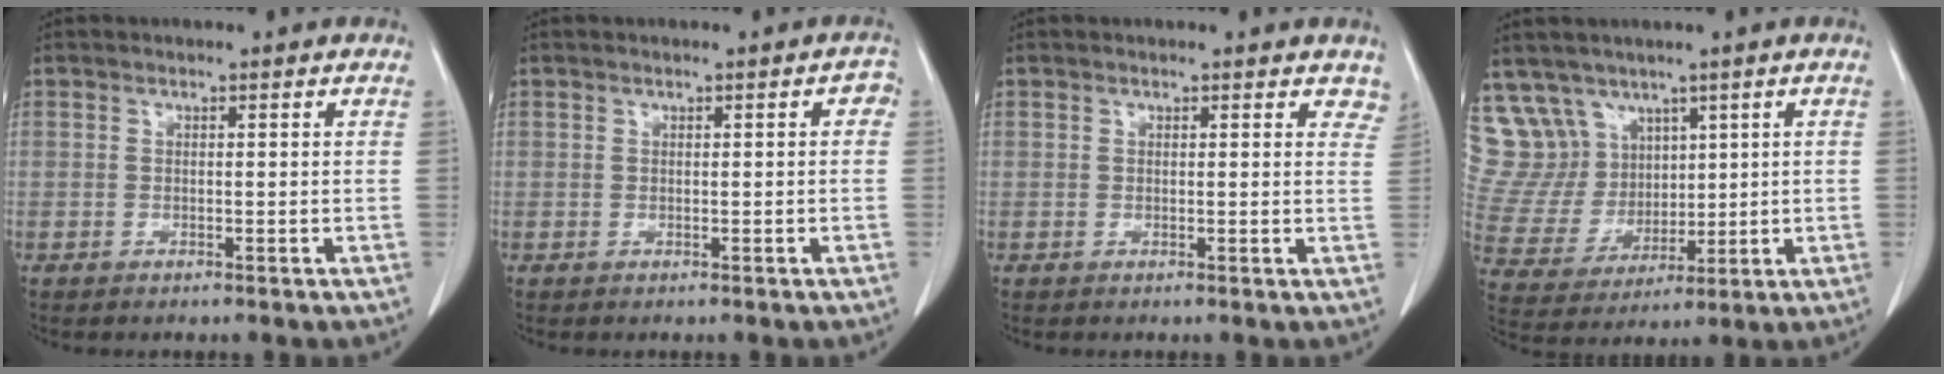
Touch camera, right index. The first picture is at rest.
{"total": 1.4, "force": [0.1, 0.7, 1.2], "torque": [-0.003, 0.005, 0.000]}
{"total": 3.6, "force": [3.2, 1.6, 0.8], "torque": [0.016, -0.007, 0.013]}
{"total": 12.3, "force": [7.9, 9.3, 1.5], "torque": [-0.057, 0.049, 0.185]}